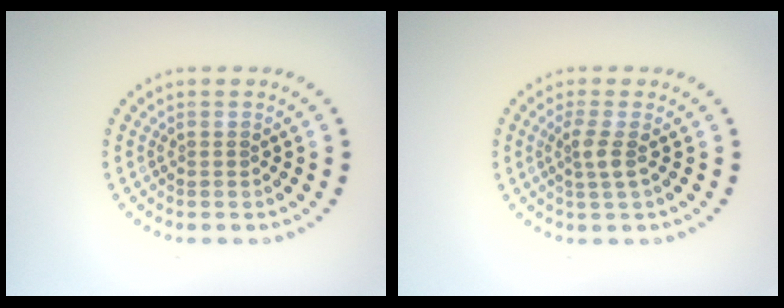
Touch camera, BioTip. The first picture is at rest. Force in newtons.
{"total": 1.8, "press": 1.3, "slide": 1.2}